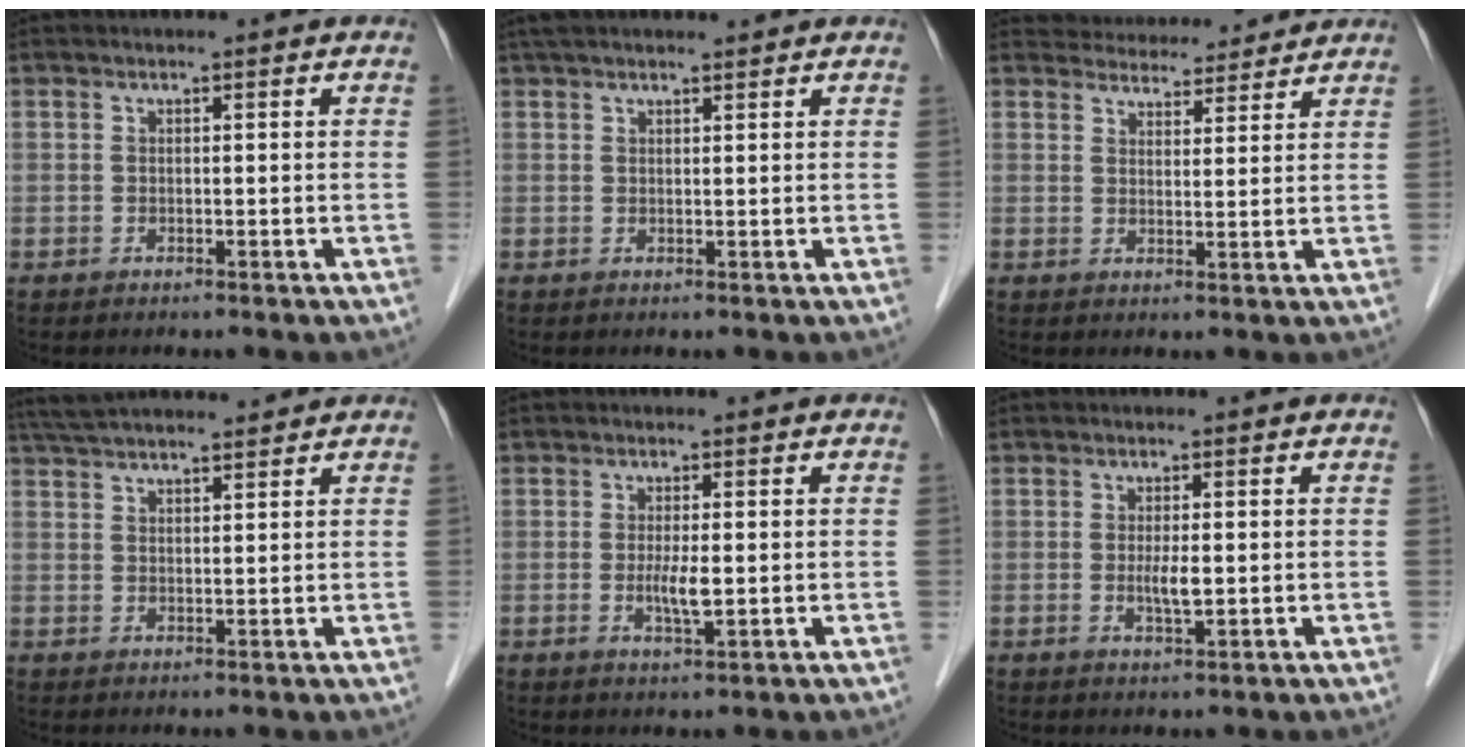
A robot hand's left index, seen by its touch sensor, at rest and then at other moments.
{"total": 7.0, "force": [6.0, 1.2, 3.4], "torque": [-0.053, 0.036, 0.094]}
{"total": 8.7, "force": [8.4, 2.0, 1.0], "torque": [-0.004, 0.015, 0.108]}
{"total": 13.3, "force": [12.0, 2.0, 5.4], "torque": [-0.093, 0.042, 0.190]}
{"total": 3.1, "force": [-0.2, 0.5, 3.1], "torque": [-0.062, -0.006, -0.001]}
{"total": 2.6, "force": [0.0, 0.5, 2.5], "torque": [-0.051, -0.004, 0.000]}